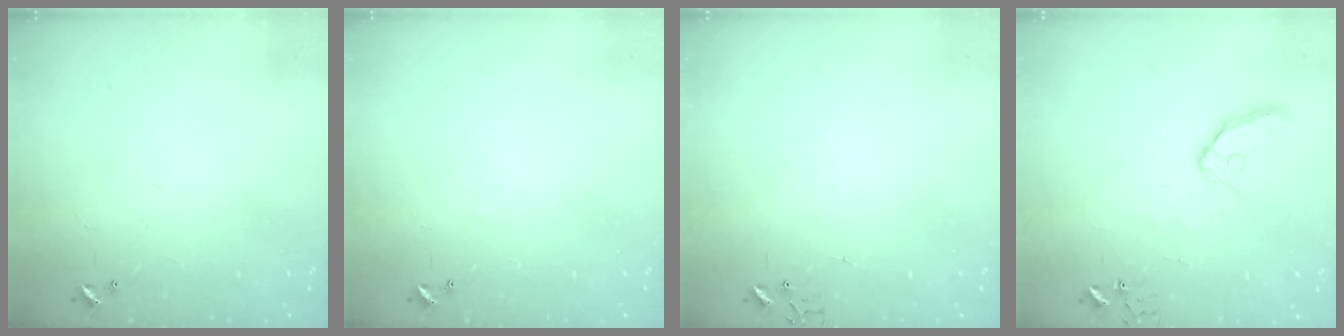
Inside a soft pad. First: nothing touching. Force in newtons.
{"total": 0.0}
{"total": 3.6, "press": 3.6, "slide": 0.4}
{"total": 9.9, "press": 9.8, "slide": 1.3}